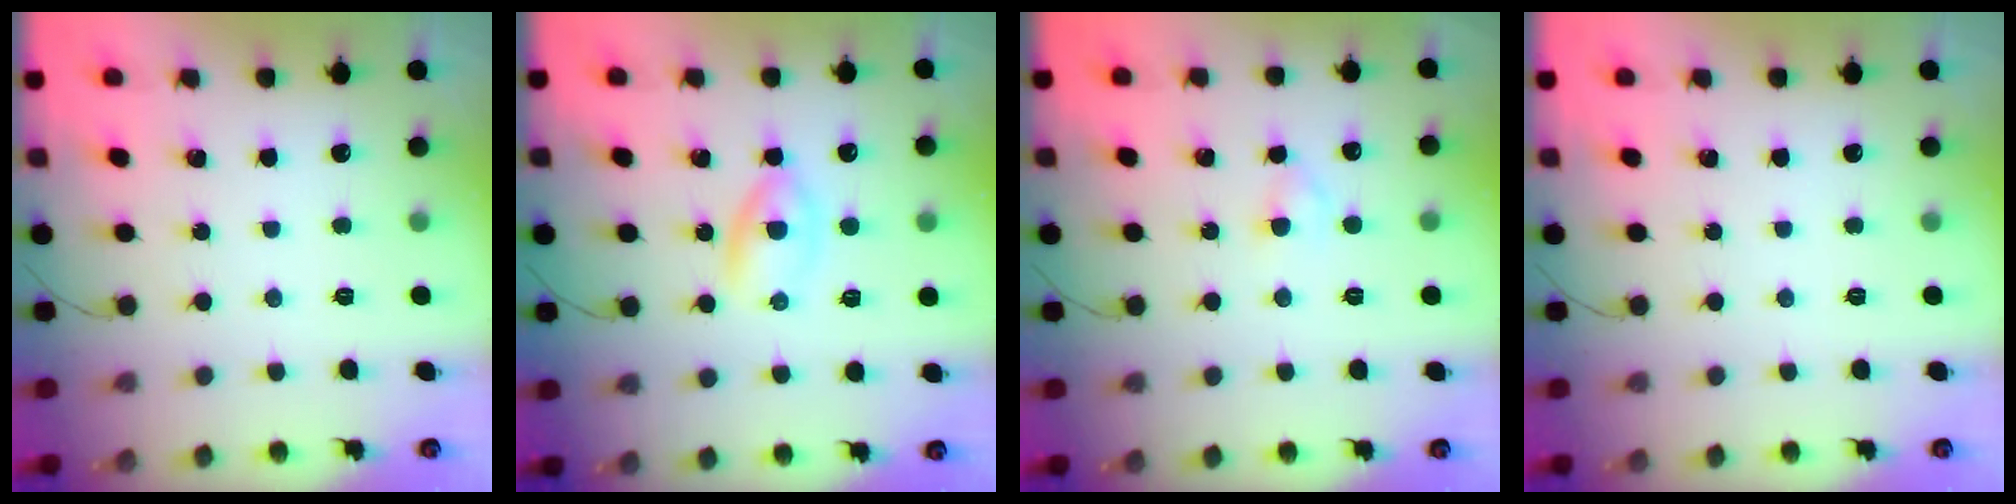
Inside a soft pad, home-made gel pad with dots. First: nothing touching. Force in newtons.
{"total": 2.7, "press": 2.5, "slide": 1.1}
{"total": 1.6, "press": 1.4, "slide": 0.9}
{"total": 0.0}